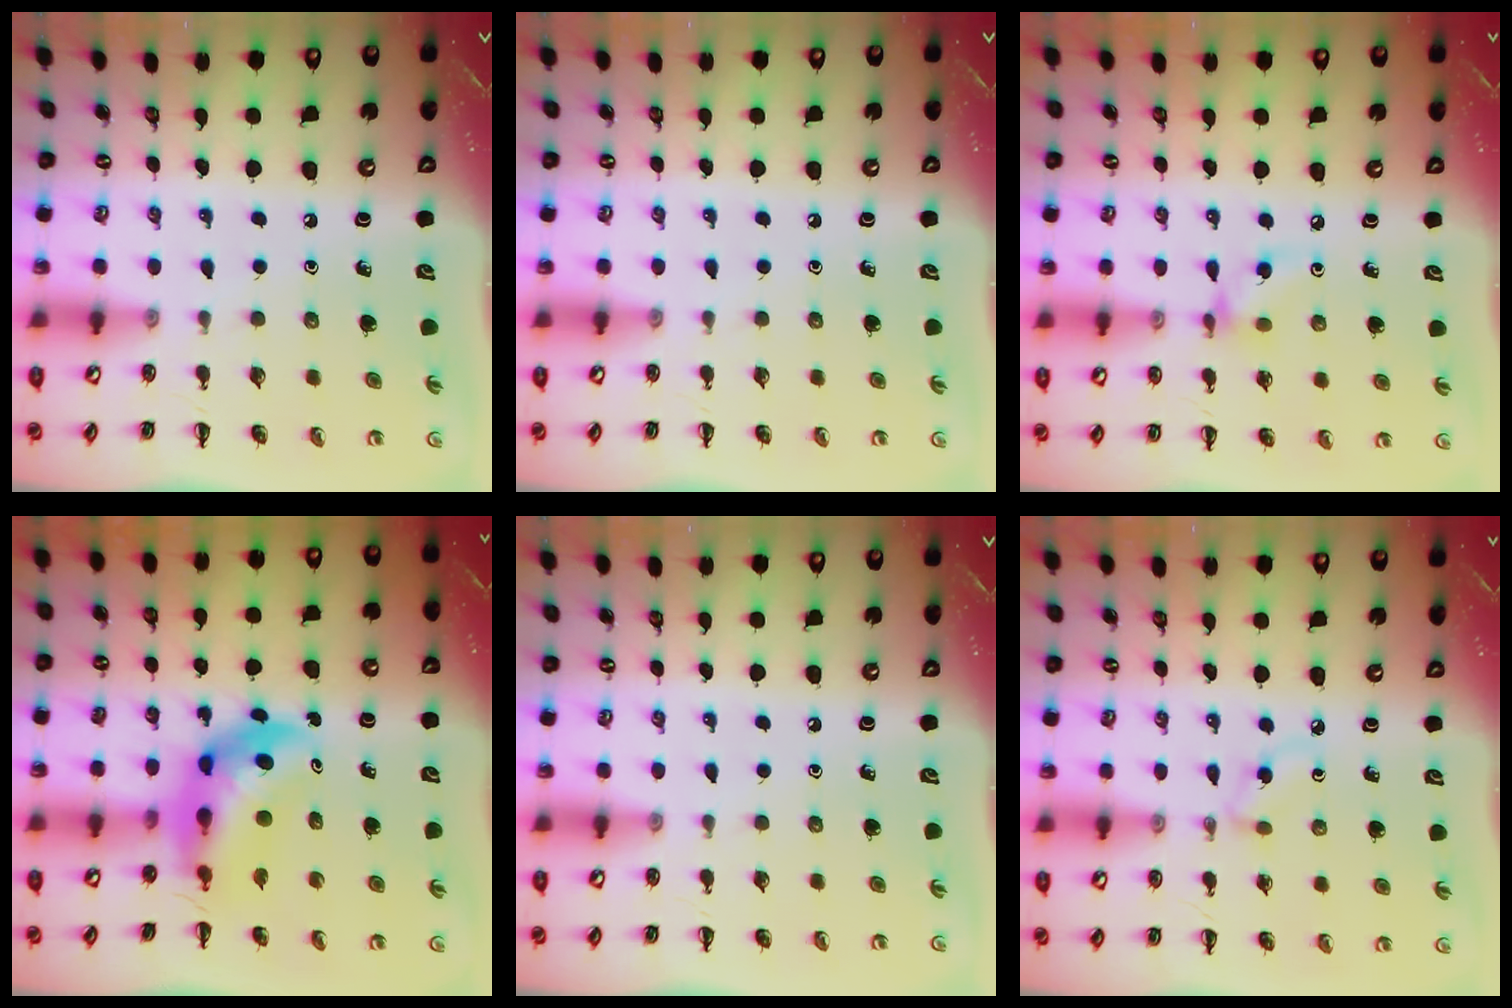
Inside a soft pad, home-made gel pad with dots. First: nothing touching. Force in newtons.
{"total": 0.0}
{"total": 5.3, "press": 5.2, "slide": 1.1}
{"total": 6.5, "press": 6.3, "slide": 1.7}
{"total": 0.0}
{"total": 2.7, "press": 2.5, "slide": 1.1}